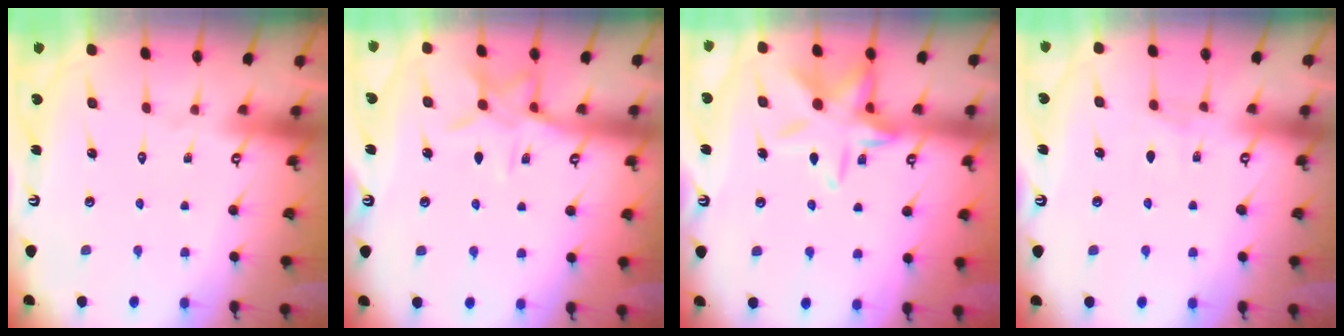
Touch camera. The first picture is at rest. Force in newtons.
{"total": 10.6, "press": 10.5, "slide": 0.8}
{"total": 13.4, "press": 13.3, "slide": 0.8}
{"total": 3.0, "press": 2.9, "slide": 0.5}